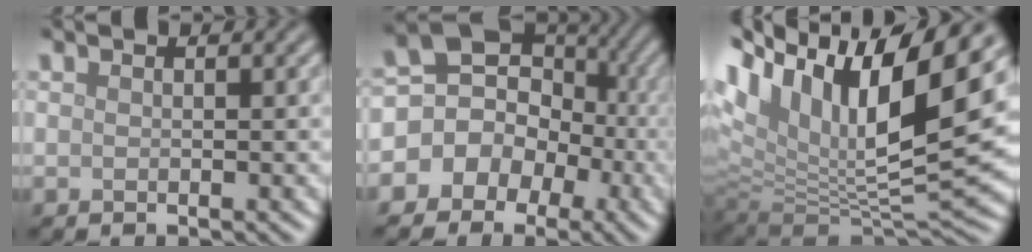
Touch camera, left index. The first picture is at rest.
{"total": 9.9, "force": [-1.1, 9.2, 3.5], "torque": [-0.054, 0.043, -0.056]}
{"total": 16.2, "force": [6.4, 7.1, 13.1], "torque": [-0.250, 0.014, 0.114]}